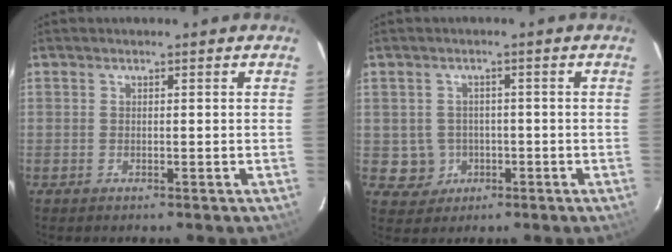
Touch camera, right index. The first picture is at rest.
{"total": 4.8, "force": [-0.9, 4.7, 0.3], "torque": [-0.017, 0.017, -0.003]}